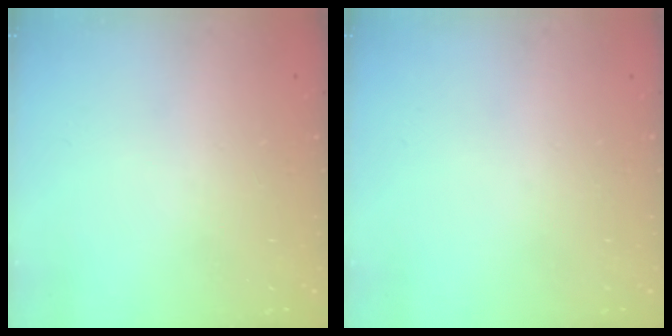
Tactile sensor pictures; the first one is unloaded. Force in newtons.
{"total": 0.0}